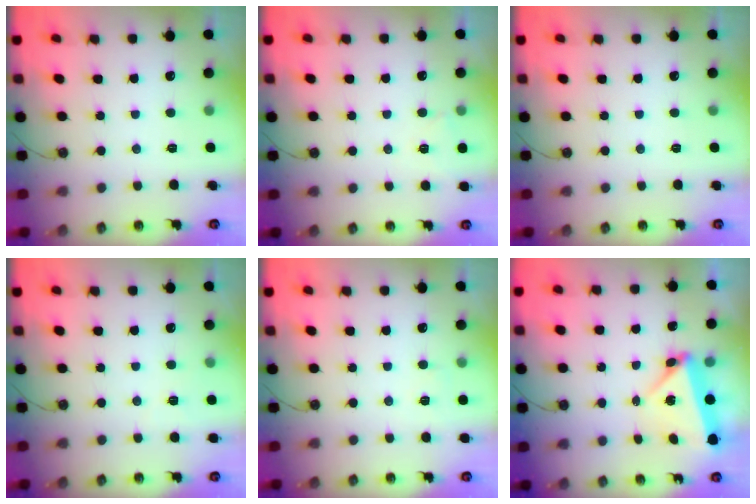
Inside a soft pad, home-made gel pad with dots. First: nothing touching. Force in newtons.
{"total": 3.9, "press": 2.8, "slide": 2.8}
{"total": 0.0}
{"total": 2.6, "press": 1.9, "slide": 1.8}
{"total": 3.4, "press": 2.6, "slide": 2.2}
{"total": 5.3, "press": 5.3, "slide": 0.2}